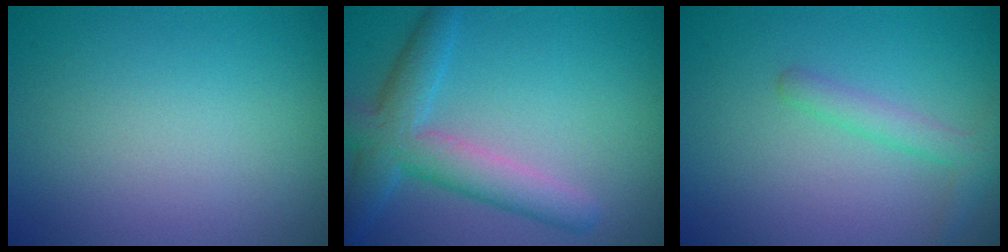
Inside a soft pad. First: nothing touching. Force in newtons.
{"total": 5.2, "press": 5.2, "slide": 0.2}
{"total": 2.0, "press": 1.9, "slide": 0.1}